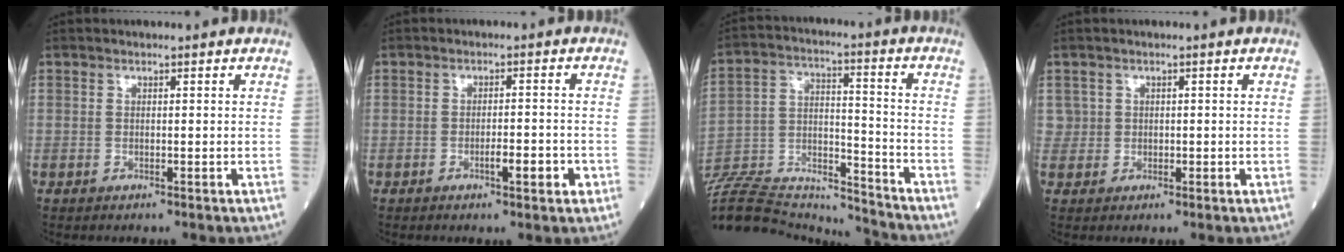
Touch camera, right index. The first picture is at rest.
{"total": 3.5, "force": [-1.4, 0.8, 3.1], "torque": [-0.045, 0.003, -0.019]}
{"total": 22.7, "force": [-21.7, 3.8, 5.7], "torque": [-0.158, 0.010, -0.352]}
{"total": 1.9, "force": [0.6, 1.8, -0.1], "torque": [0.018, 0.006, 0.006]}